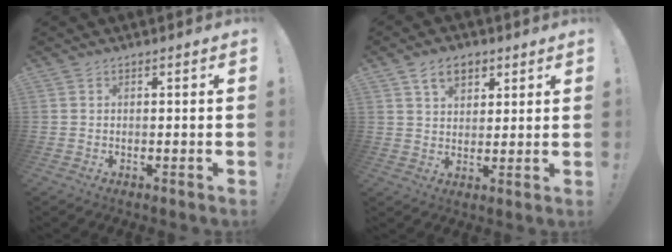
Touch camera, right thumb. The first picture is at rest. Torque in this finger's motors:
{"motor_torque": [-0.50, 0.40, 0.01, 0.07, 0.02]}